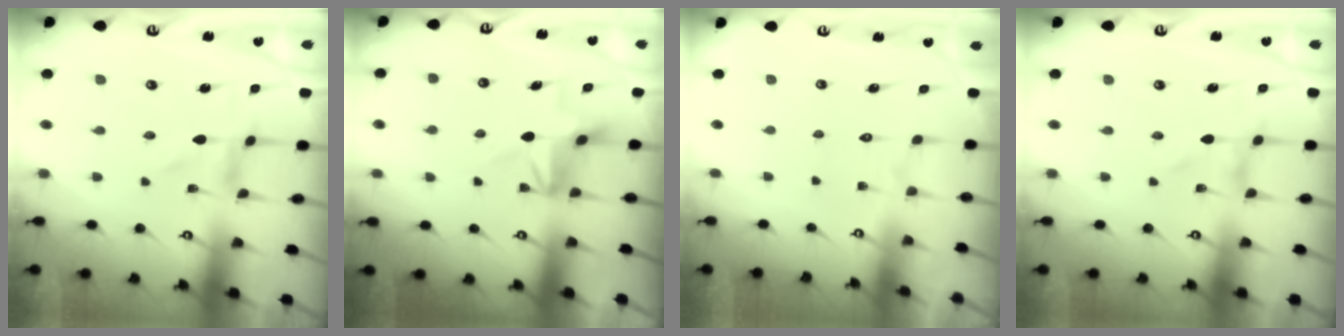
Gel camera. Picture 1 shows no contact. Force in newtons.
{"total": 4.2, "press": 4.2, "slide": 0.6}
{"total": 1.5, "press": 1.5, "slide": 0.1}
{"total": 0.0}